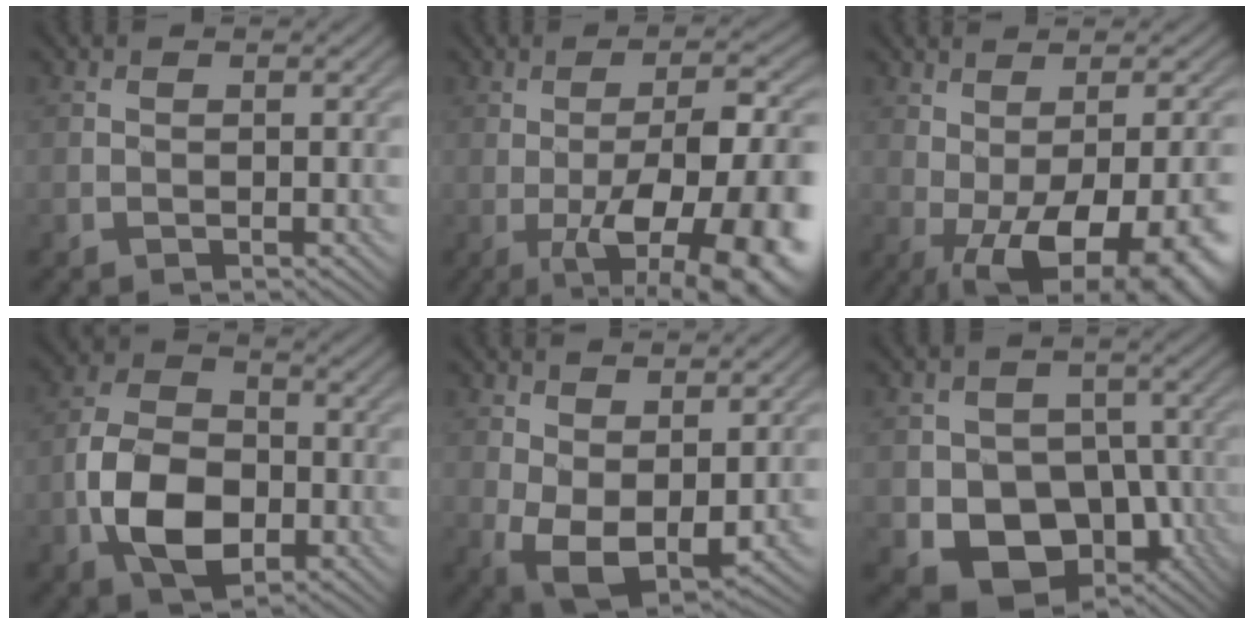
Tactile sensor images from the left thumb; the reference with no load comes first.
{"total": 17.3, "force": [-4.7, 5.9, 15.5], "torque": [-0.214, -0.005, -0.059]}
{"total": 16.4, "force": [-5.3, 6.8, 13.9], "torque": [-0.173, -0.006, -0.042]}
{"total": 9.9, "force": [-2.9, 6.4, 6.9], "torque": [-0.150, -0.004, -0.062]}
{"total": 7.1, "force": [0.4, 3.9, 5.9], "torque": [-0.130, -0.015, 0.014]}
{"total": 12.1, "force": [-4.2, 9.4, 6.3], "torque": [-0.113, -0.028, -0.075]}